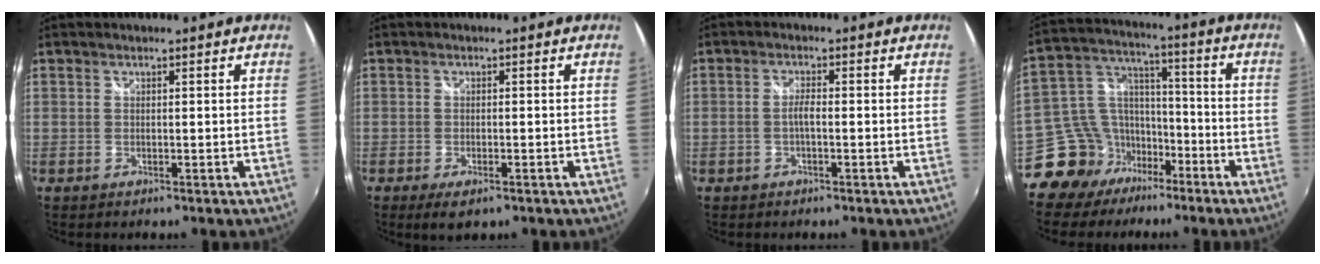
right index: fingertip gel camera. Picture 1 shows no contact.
{"total": 3.8, "force": [-2.3, 1.5, 2.7], "torque": [-0.057, -0.014, -0.038]}
{"total": 1.9, "force": [-0.7, 0.3, 1.8], "torque": [-0.037, 0.004, -0.015]}
{"total": 11.8, "force": [-8.0, 8.3, 2.6], "torque": [-0.069, 0.055, -0.139]}